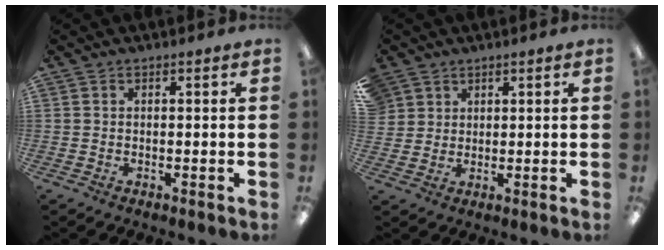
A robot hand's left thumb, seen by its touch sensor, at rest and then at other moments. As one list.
[{"total": 4.0, "force": [2.3, 3.2, -0.4], "torque": [0.000, -0.005, 0.043]}]